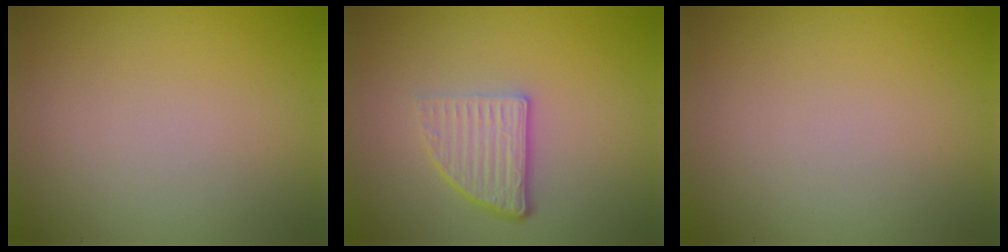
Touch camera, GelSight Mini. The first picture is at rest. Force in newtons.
{"total": 3.8, "press": 2.5, "slide": 2.8}
{"total": 0.0}